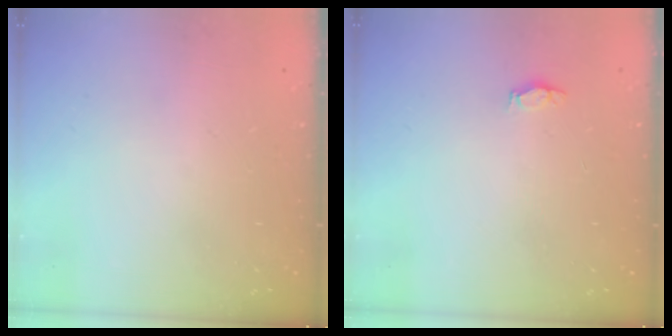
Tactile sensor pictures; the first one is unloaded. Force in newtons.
{"total": 3.3, "press": 3.0, "slide": 1.3}